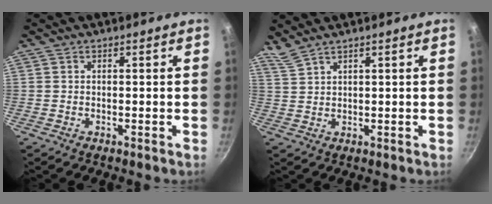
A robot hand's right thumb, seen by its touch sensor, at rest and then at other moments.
{"total": 2.7, "force": [2.4, 0.0, 1.2], "torque": [-0.031, -0.007, 0.055]}